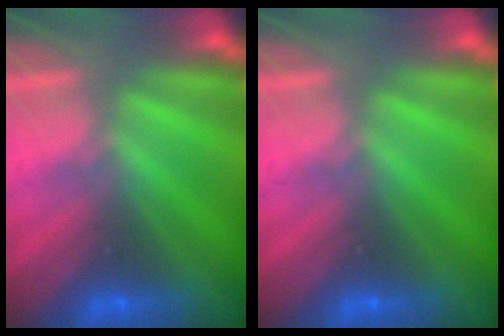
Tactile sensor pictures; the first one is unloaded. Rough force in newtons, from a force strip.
{"total": 0.0}